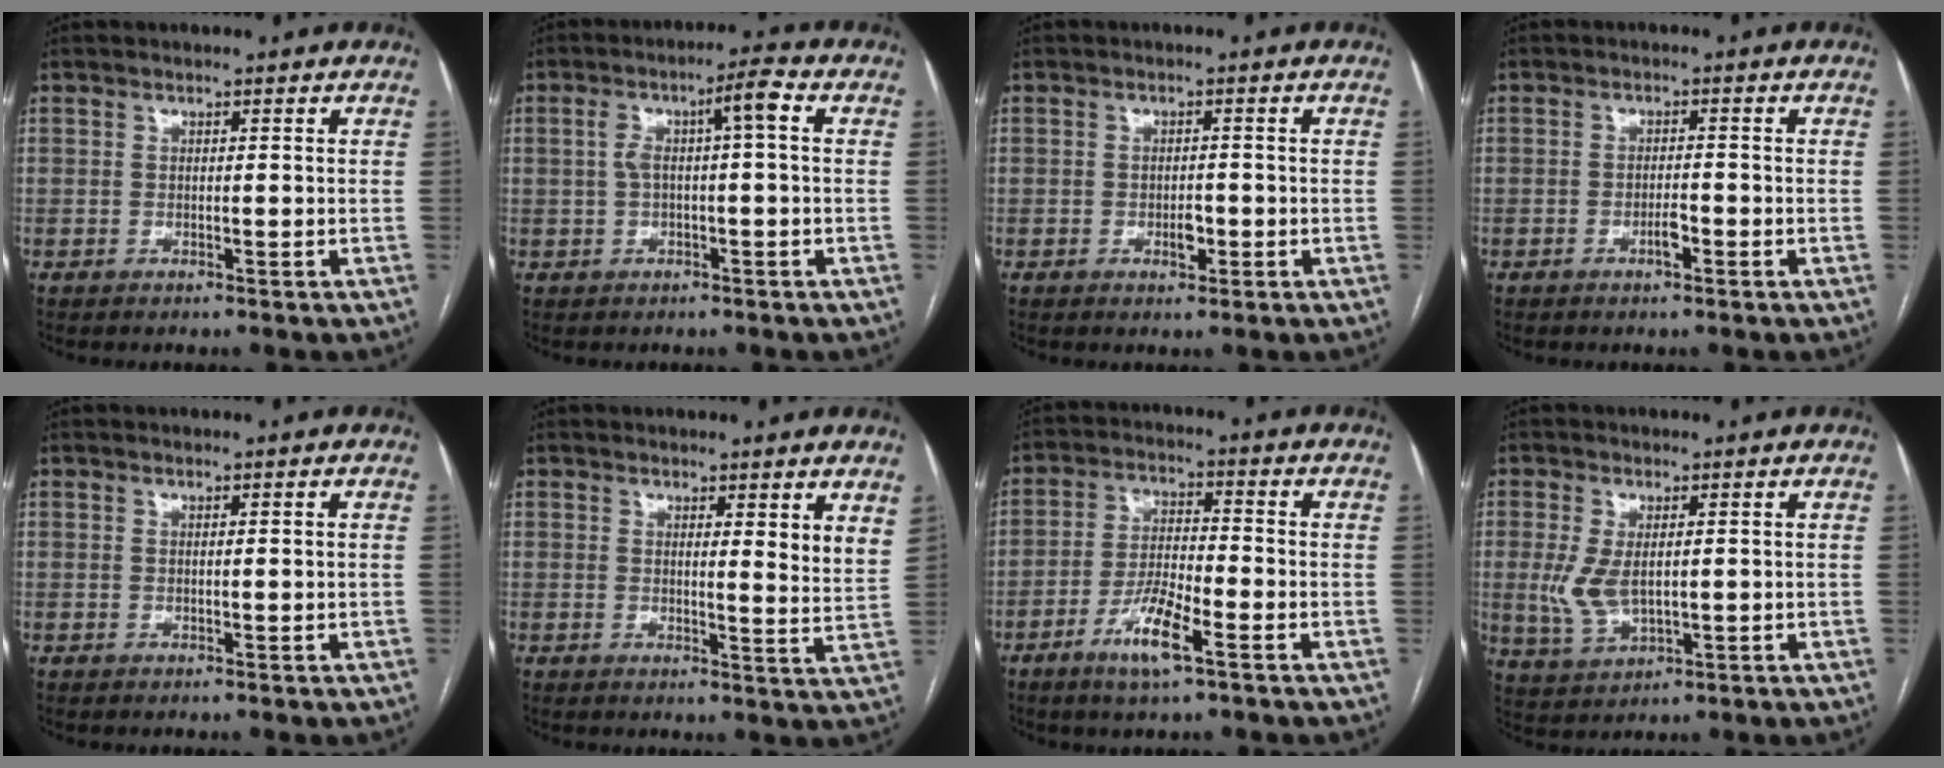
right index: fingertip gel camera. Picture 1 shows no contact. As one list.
[{"total": 5.9, "force": [0.9, 0.8, 5.8], "torque": [-0.106, 0.028, 0.017]}, {"total": 2.2, "force": [-0.7, 1.1, 1.7], "torque": [-0.029, 0.001, -0.008]}, {"total": 2.1, "force": [-1.1, 0.5, 1.7], "torque": [-0.030, 0.001, -0.019]}, {"total": 0.0}, {"total": 4.3, "force": [3.1, 0.2, 3.0], "torque": [-0.041, -0.025, 0.028]}, {"total": 7.8, "force": [-4.4, 1.1, 6.4], "torque": [-0.127, -0.006, -0.081]}, {"total": 6.0, "force": [0.3, 2.9, 5.2], "torque": [-0.120, -0.003, 0.015]}]